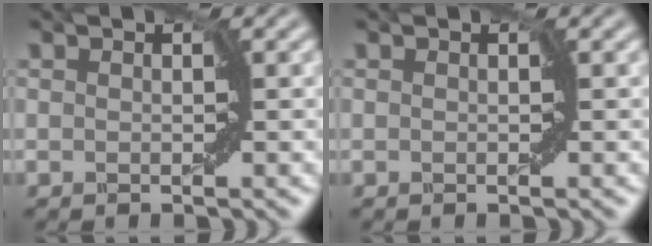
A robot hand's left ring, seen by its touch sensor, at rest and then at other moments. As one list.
[{"total": 0.0}]